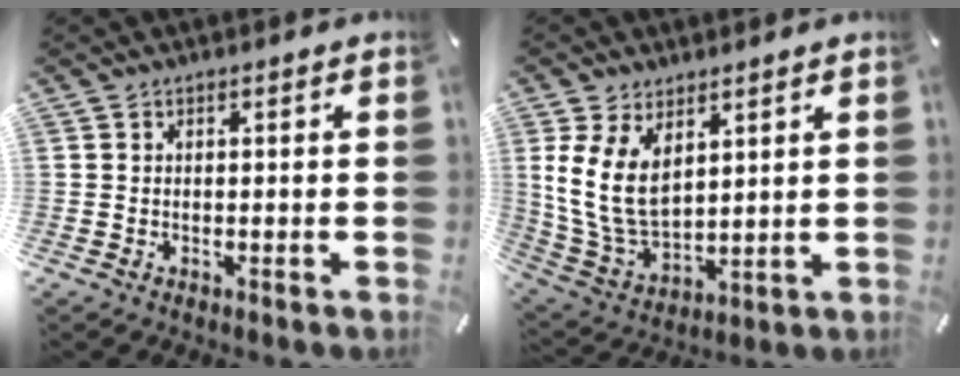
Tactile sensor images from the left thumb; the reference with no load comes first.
{"total": 11.4, "force": [4.3, 7.4, 7.5], "torque": [-0.185, -0.021, 0.078]}